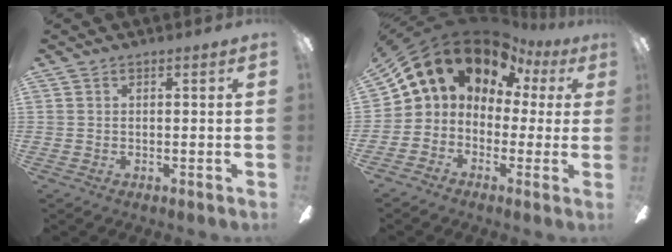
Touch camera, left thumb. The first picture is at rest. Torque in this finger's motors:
{"motor_torque": [0.06, 2.13, 1.52, -1.24, 0.31]}